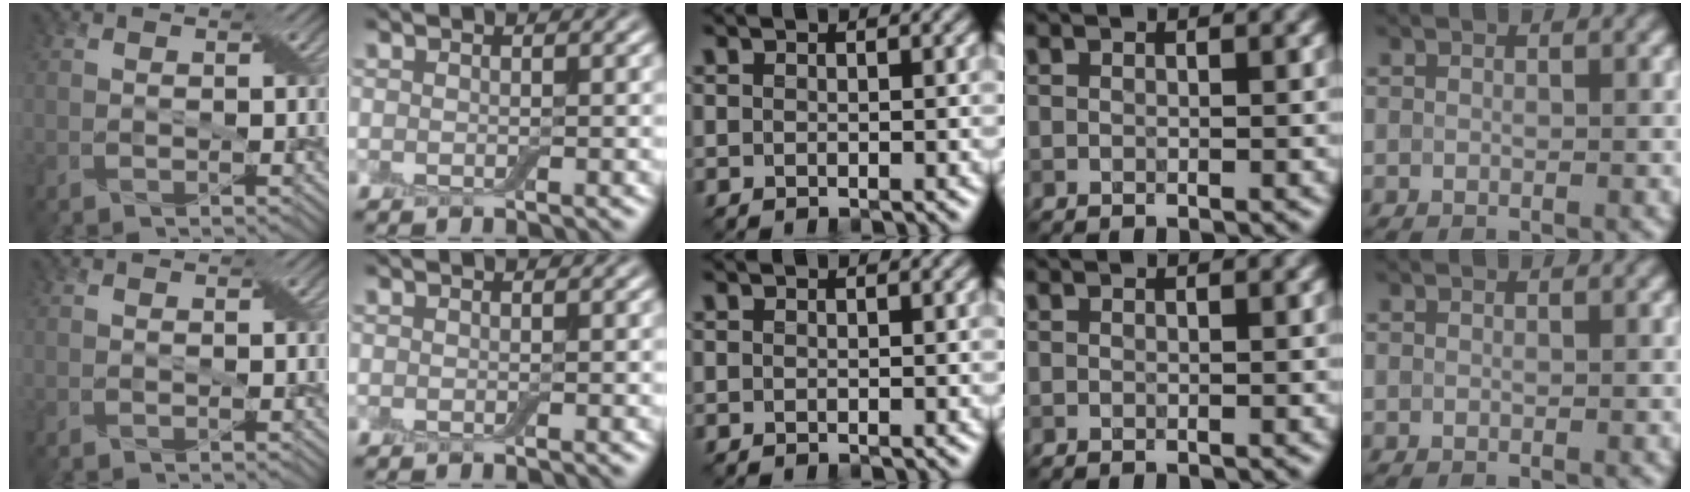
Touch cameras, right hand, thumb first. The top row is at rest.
{}